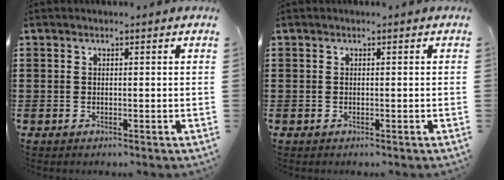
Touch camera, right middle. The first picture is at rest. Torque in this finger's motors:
{"motor_torque": [0.42, 0.02, 0.00, -0.01]}